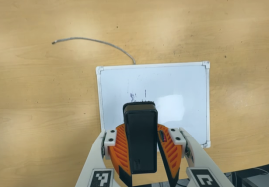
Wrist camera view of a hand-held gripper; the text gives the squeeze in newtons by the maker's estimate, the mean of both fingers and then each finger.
{"total": 9.5, "left": 9.7, "right": 9.2}